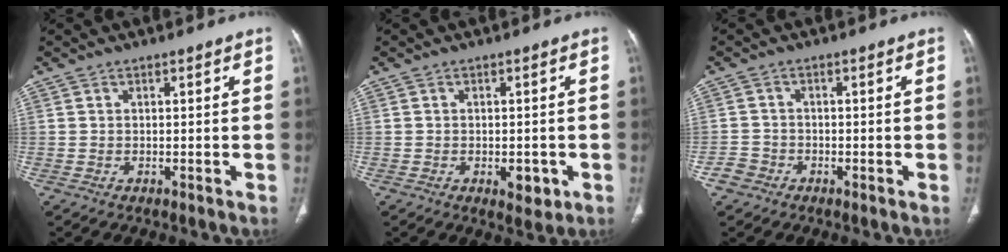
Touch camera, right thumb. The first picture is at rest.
{"total": 3.8, "force": [-1.2, 2.1, 2.9], "torque": [-0.025, 0.000, -0.007]}
{"total": 2.5, "force": [-1.5, 2.0, 0.3], "torque": [0.001, 0.014, -0.033]}